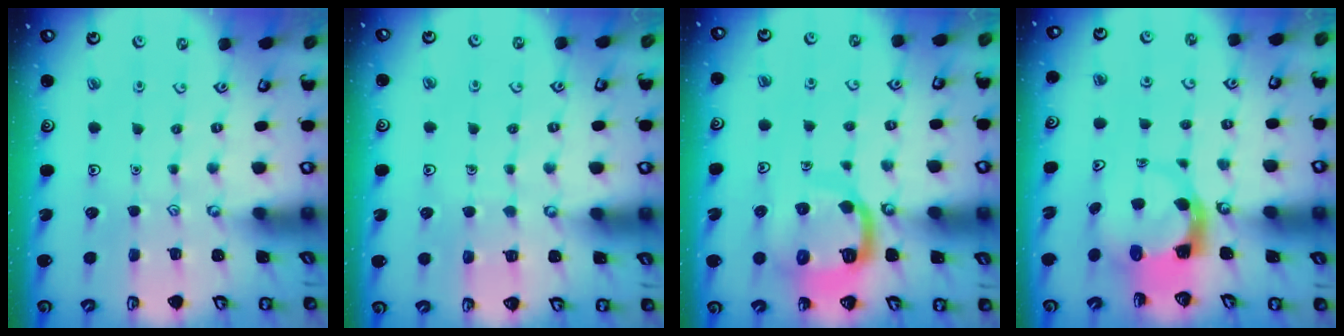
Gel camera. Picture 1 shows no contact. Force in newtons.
{"total": 3.6, "press": 3.6, "slide": 0.3}
{"total": 11.3, "press": 11.2, "slide": 1.3}
{"total": 3.8, "press": 3.7, "slide": 0.6}